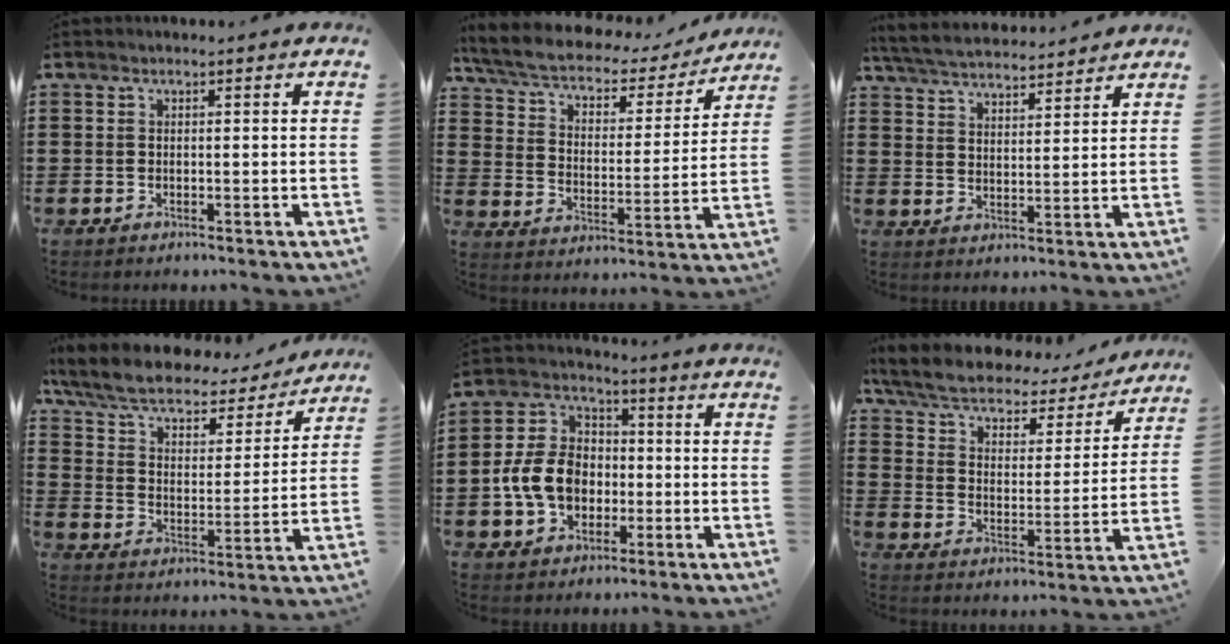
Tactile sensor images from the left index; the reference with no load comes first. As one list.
[{"total": 5.4, "force": [4.7, 1.5, 2.4], "torque": [-0.068, -0.033, 0.075]}, {"total": 5.0, "force": [4.9, 0.6, 1.0], "torque": [-0.041, -0.022, 0.086]}, {"total": 6.7, "force": [5.5, 1.9, 3.3], "torque": [-0.087, -0.033, 0.092]}, {"total": 9.6, "force": [-1.8, 7.7, 5.4], "torque": [-0.151, 0.019, -0.037]}, {"total": 5.1, "force": [4.5, 1.5, 2.0], "torque": [-0.063, -0.033, 0.072]}]